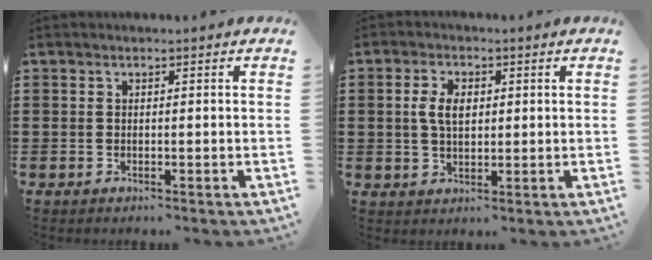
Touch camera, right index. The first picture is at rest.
{"total": 4.5, "force": [0.7, 2.6, 3.6], "torque": [-0.082, 0.010, 0.007]}